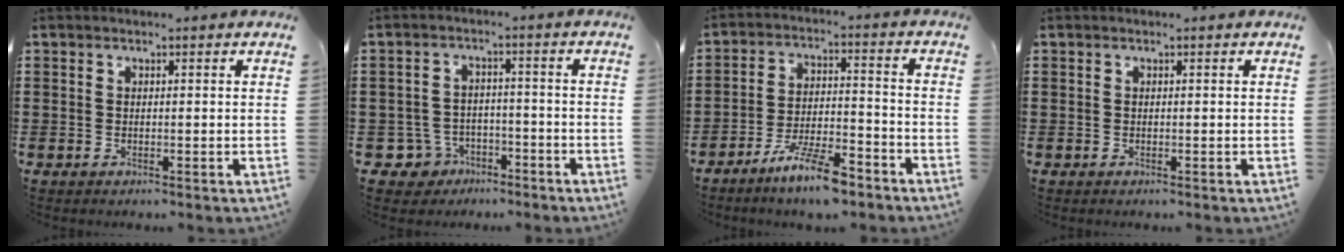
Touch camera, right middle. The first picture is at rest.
{"total": 4.4, "force": [-3.4, 2.6, 0.8], "torque": [-0.046, 0.000, -0.073]}
{"total": 8.4, "force": [-6.6, 1.2, 5.0], "torque": [-0.096, 0.004, -0.122]}
{"total": 0.0}